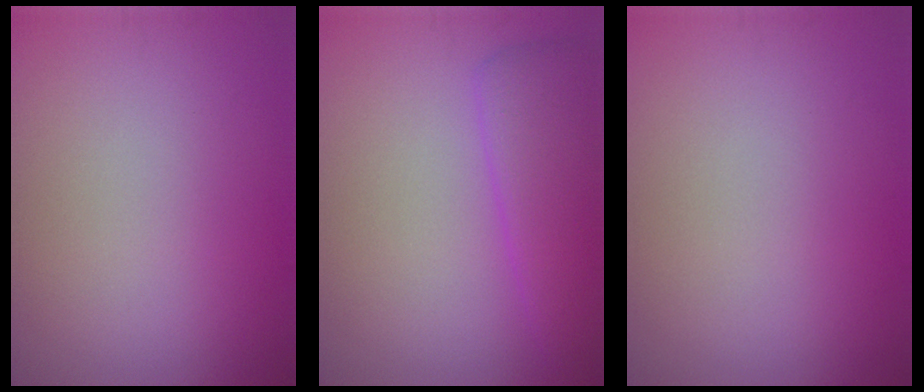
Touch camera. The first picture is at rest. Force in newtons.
{"total": 4.2, "press": 4.2, "slide": 0.1}
{"total": 0.0}